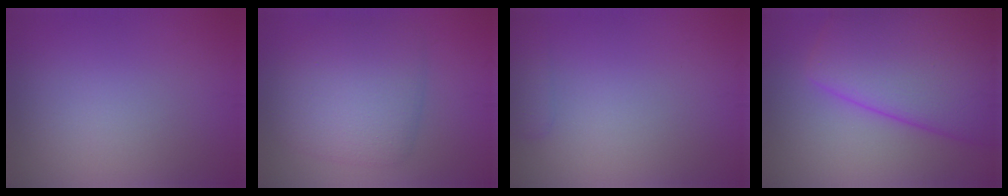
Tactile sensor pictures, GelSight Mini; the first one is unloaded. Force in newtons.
{"total": 5.6, "press": 5.6, "slide": 0.3}
{"total": 1.5, "press": 1.5, "slide": 0.1}
{"total": 11.6, "press": 11.6, "slide": 0.4}